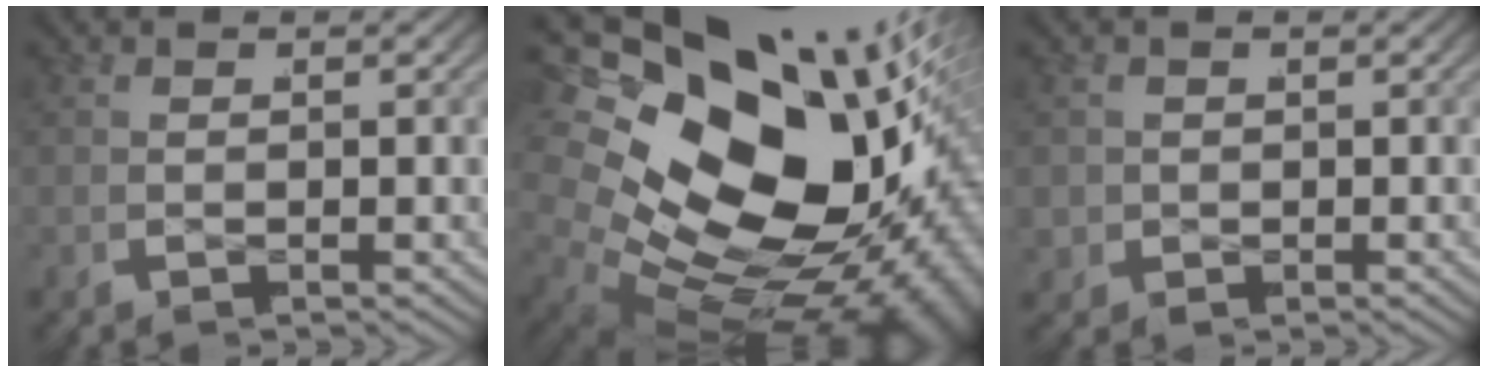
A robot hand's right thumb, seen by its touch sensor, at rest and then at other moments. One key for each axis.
{"total": 25.0, "fx": -0.7, "fy": 16.8, "fz": 18.5, "tx": -0.327, "ty": -0.034, "tz": -0.006}
{"total": 1.9, "fx": 0.0, "fy": 1.9, "fz": 0.4, "tx": -0.014, "ty": -0.008, "tz": 0.008}